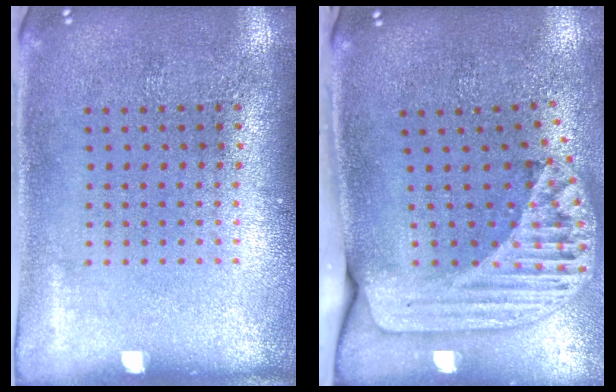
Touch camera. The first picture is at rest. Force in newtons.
{"total": 2.4, "press": 1.8, "slide": 1.7}